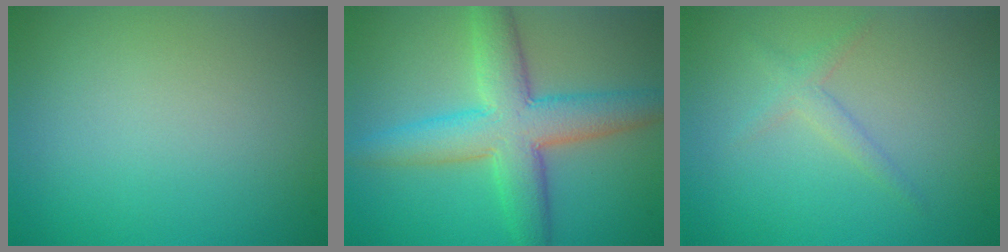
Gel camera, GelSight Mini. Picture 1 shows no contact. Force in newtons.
{"total": 7.5, "press": 7.5, "slide": 0.6}
{"total": 1.3, "press": 1.3, "slide": 0.1}